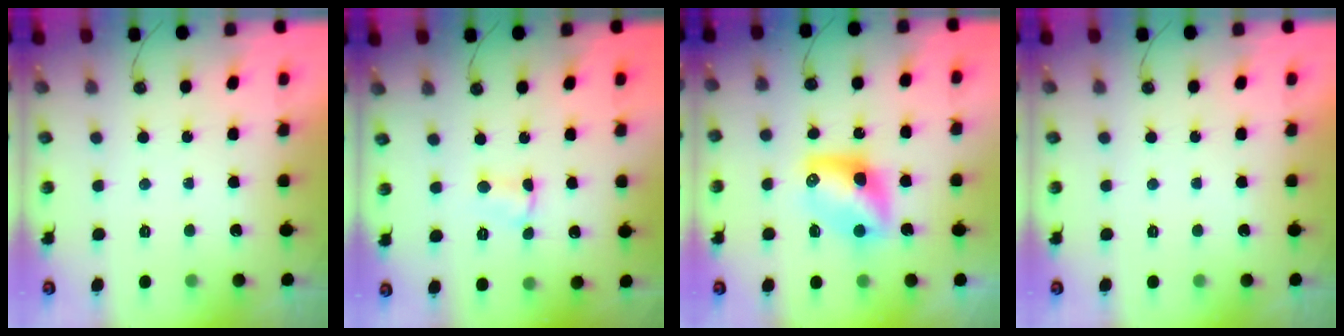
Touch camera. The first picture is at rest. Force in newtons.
{"total": 1.9, "press": 1.9, "slide": 0.3}
{"total": 9.1, "press": 9.0, "slide": 0.8}
{"total": 0.0}